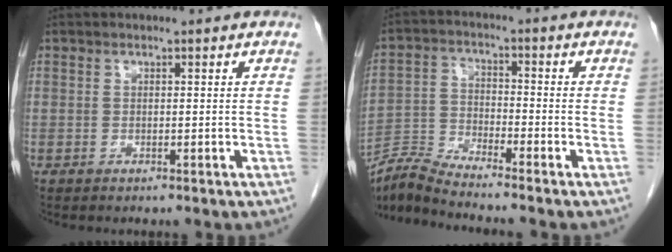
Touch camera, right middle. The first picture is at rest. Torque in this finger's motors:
{"motor_torque": [-0.17, 0.19, -0.02, -0.01]}